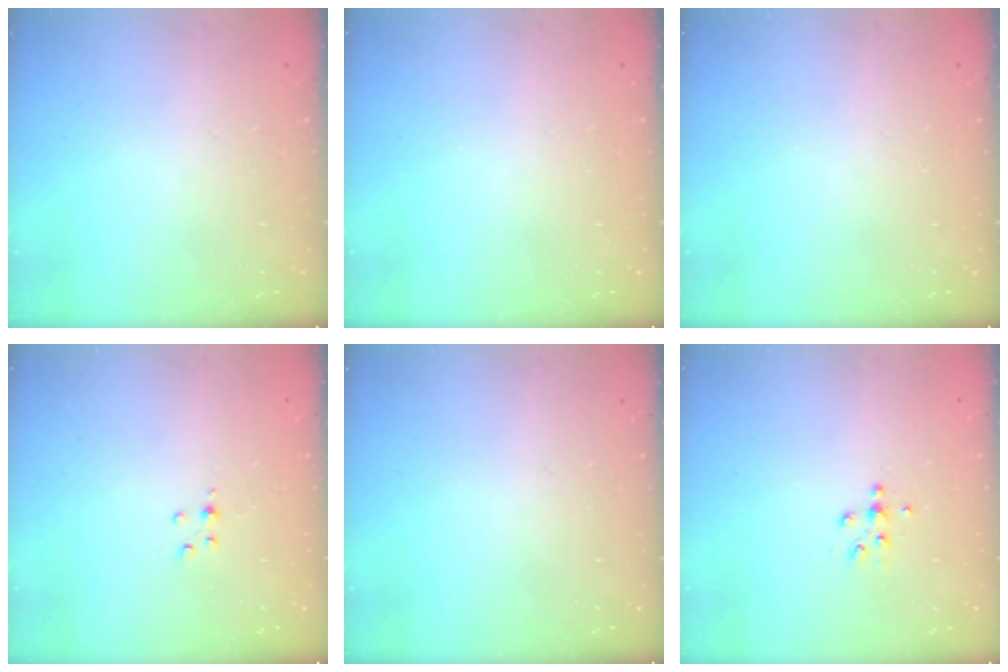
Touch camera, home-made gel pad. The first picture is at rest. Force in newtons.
{"total": 0.0}
{"total": 0.0}
{"total": 2.6, "press": 2.6, "slide": 0.3}
{"total": 0.0}
{"total": 4.9, "press": 4.8, "slide": 0.6}